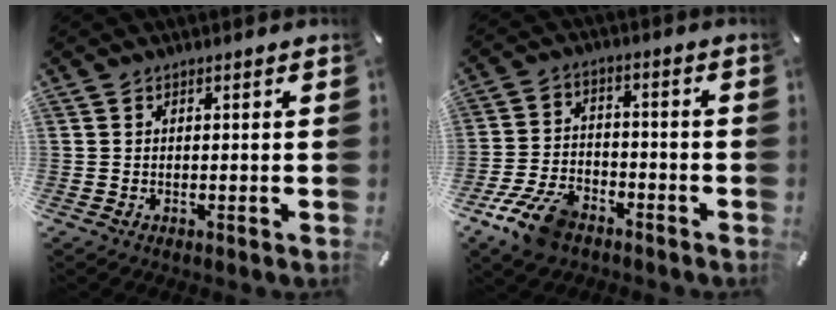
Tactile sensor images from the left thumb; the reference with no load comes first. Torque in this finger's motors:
{"motor_torque": [0.57, 1.53, 0.16, 0.12, 0.30]}